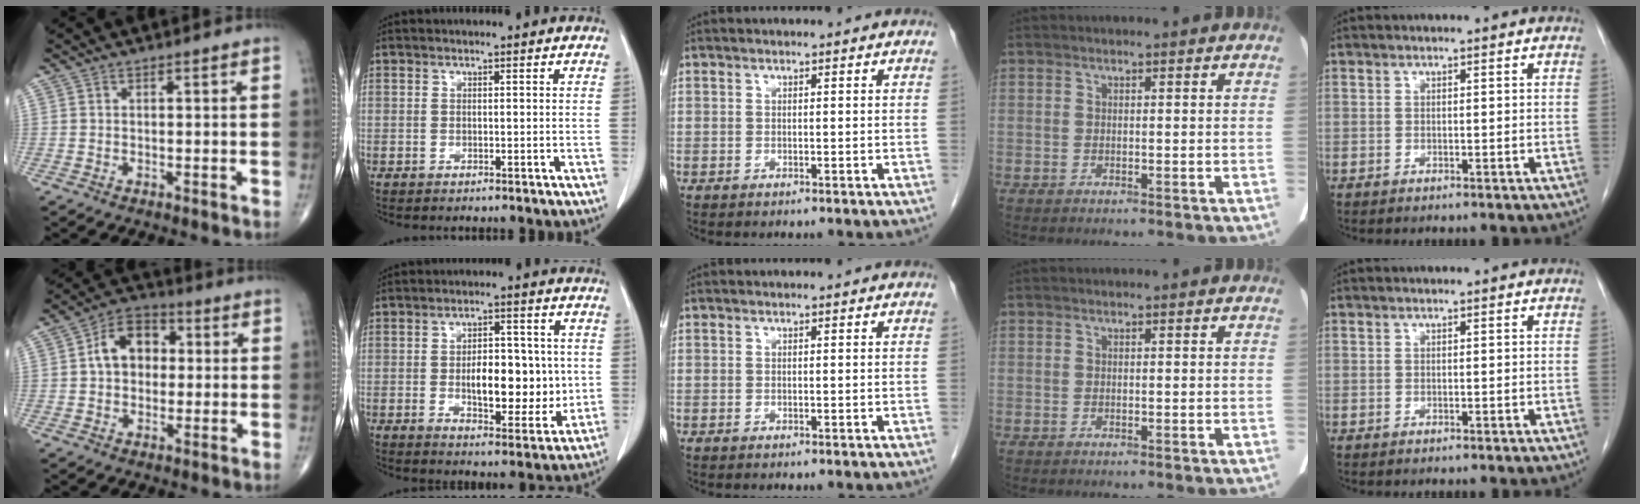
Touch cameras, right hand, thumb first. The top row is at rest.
{"thumb": {"total": 9.7, "force": [1.2, 7.1, 6.5], "torque": [-0.083, 0.023, 0.010]}, "index": {"total": 10.8, "force": [-0.4, 4.9, 9.6], "torque": [-0.145, 0.007, 0.002]}}